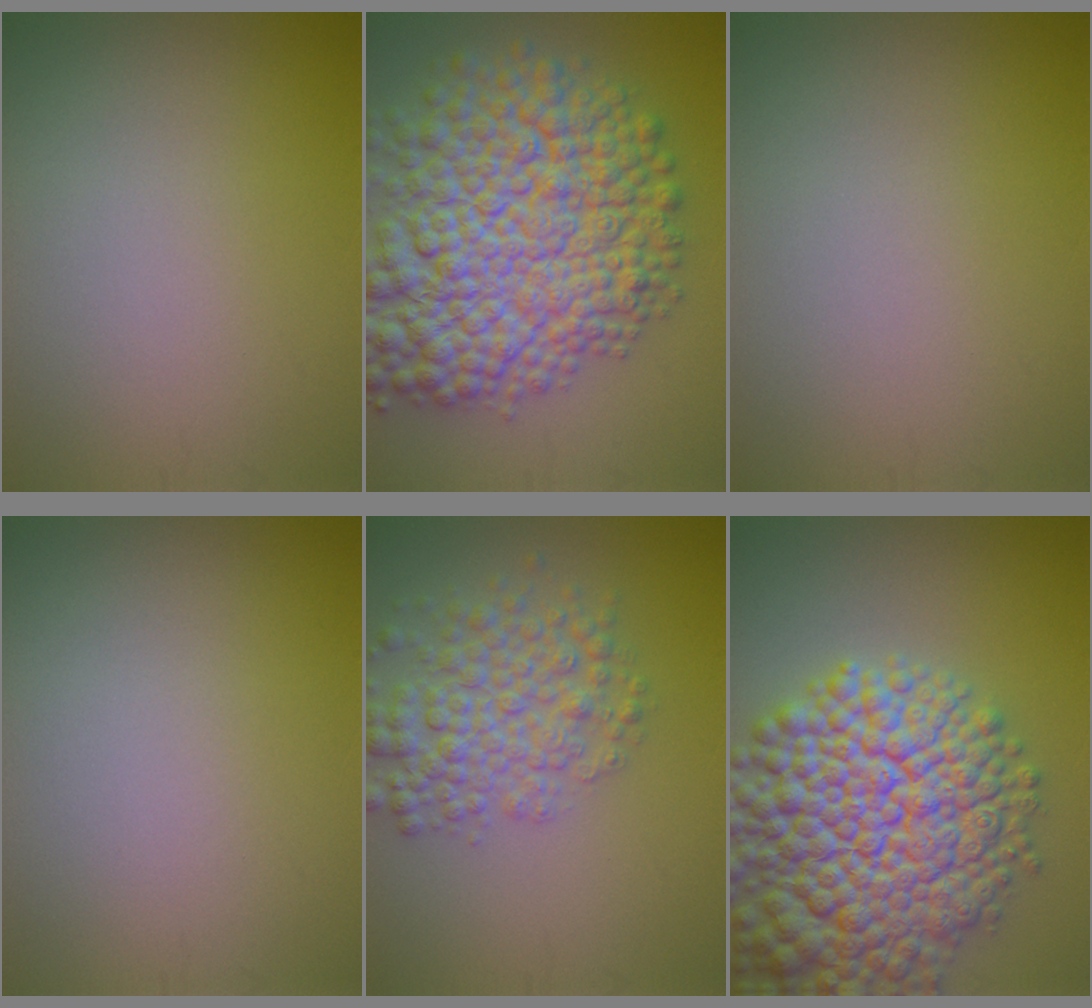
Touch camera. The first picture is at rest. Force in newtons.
{"total": 13.4, "press": 13.4, "slide": 0.4}
{"total": 0.0}
{"total": 0.0}
{"total": 5.0, "press": 5.0, "slide": 0.2}
{"total": 14.0, "press": 14.0, "slide": 0.7}